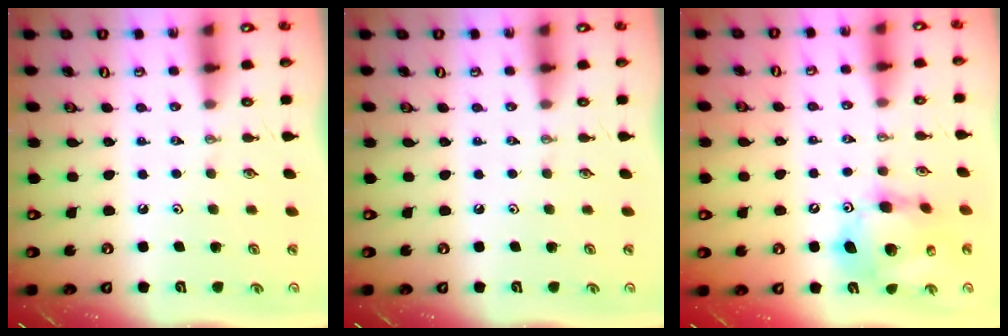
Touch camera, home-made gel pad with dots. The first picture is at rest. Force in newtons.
{"total": 0.0}
{"total": 15.2, "press": 15.1, "slide": 1.8}